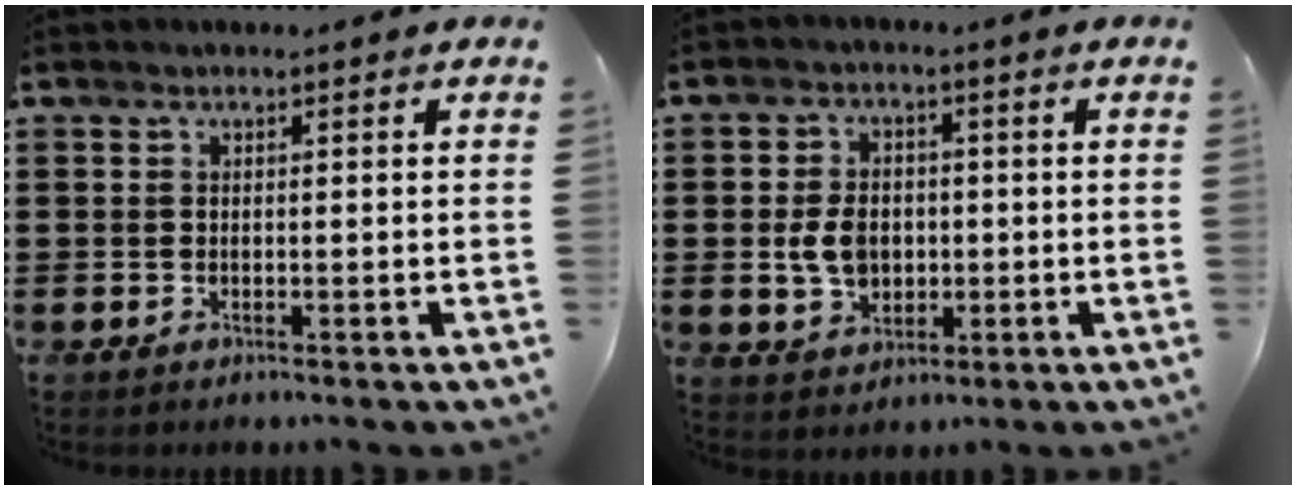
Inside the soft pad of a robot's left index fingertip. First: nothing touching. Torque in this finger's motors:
{"motor_torque": [0.37, 0.04, 0.35, 0.09]}